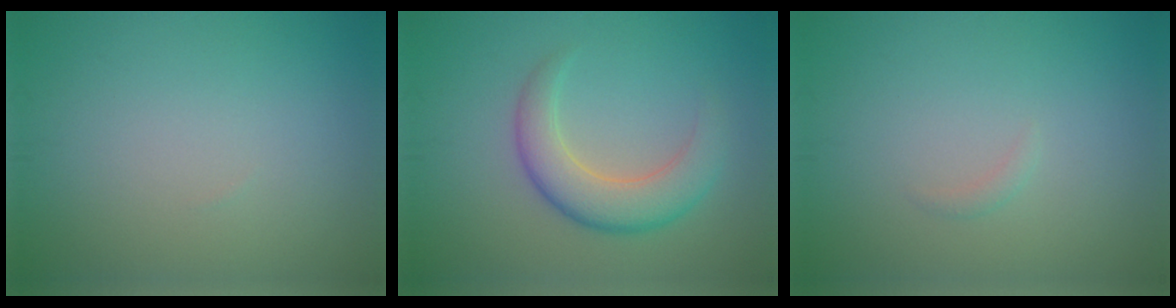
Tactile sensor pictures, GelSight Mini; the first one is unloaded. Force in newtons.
{"total": 5.0, "press": 5.0, "slide": 0.2}
{"total": 0.6, "press": 0.6, "slide": 0.0}